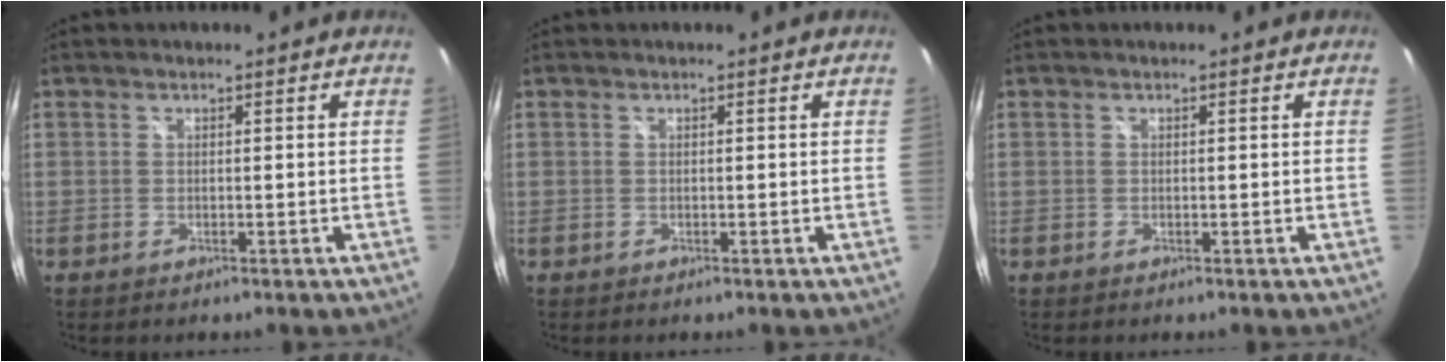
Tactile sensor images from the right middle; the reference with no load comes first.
{"total": 0.0}
{"total": 0.0}